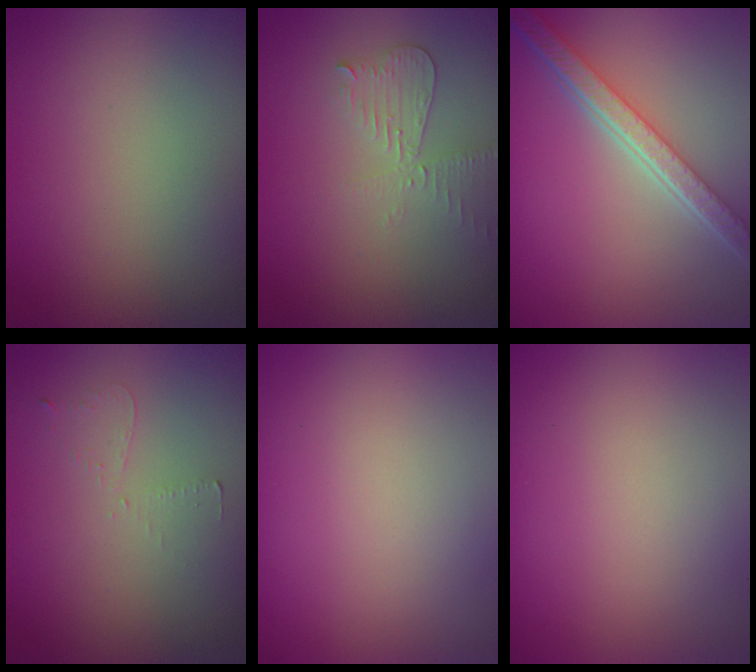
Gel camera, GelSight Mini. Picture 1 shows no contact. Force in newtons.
{"total": 2.4, "press": 2.4, "slide": 0.5}
{"total": 5.9, "press": 4.5, "slide": 3.8}
{"total": 0.7, "press": 0.6, "slide": 0.4}
{"total": 0.0}
{"total": 0.0}